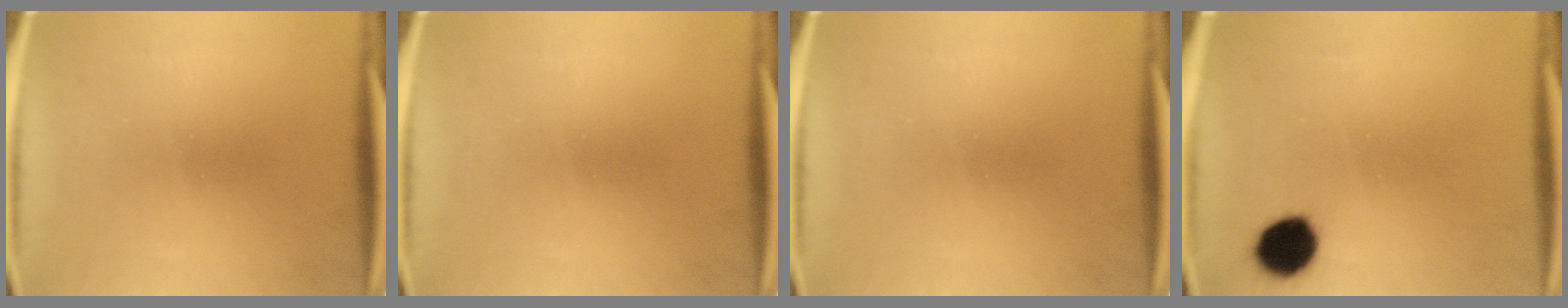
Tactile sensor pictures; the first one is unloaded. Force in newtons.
{"total": 0.0}
{"total": 0.0}
{"total": 8.0}